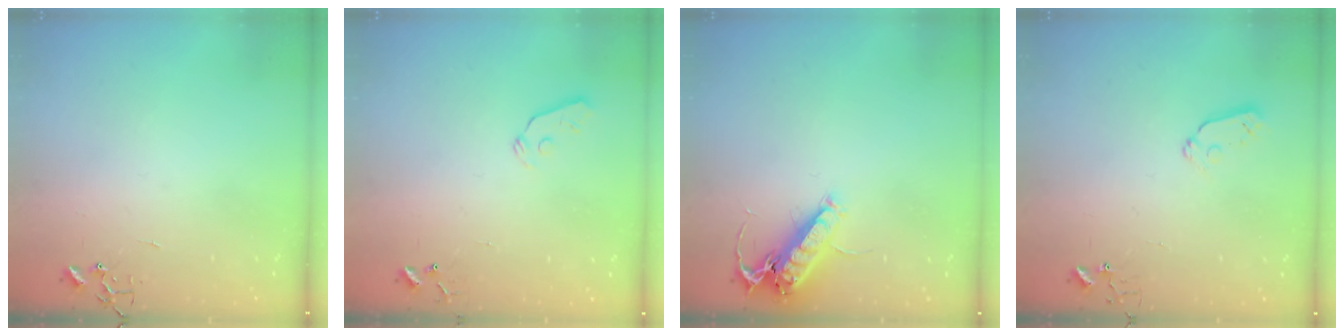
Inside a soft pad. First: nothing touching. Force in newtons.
{"total": 3.8, "press": 3.7, "slide": 0.7}
{"total": 14.1, "press": 14.0, "slide": 1.8}
{"total": 4.7, "press": 4.6, "slide": 0.9}